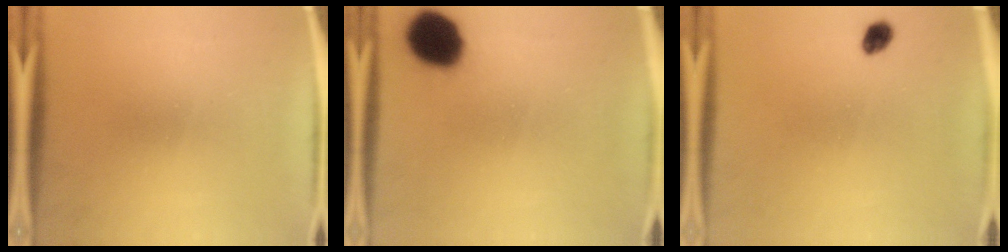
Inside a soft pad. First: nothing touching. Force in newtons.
{"total": 12.7}
{"total": 2.0}